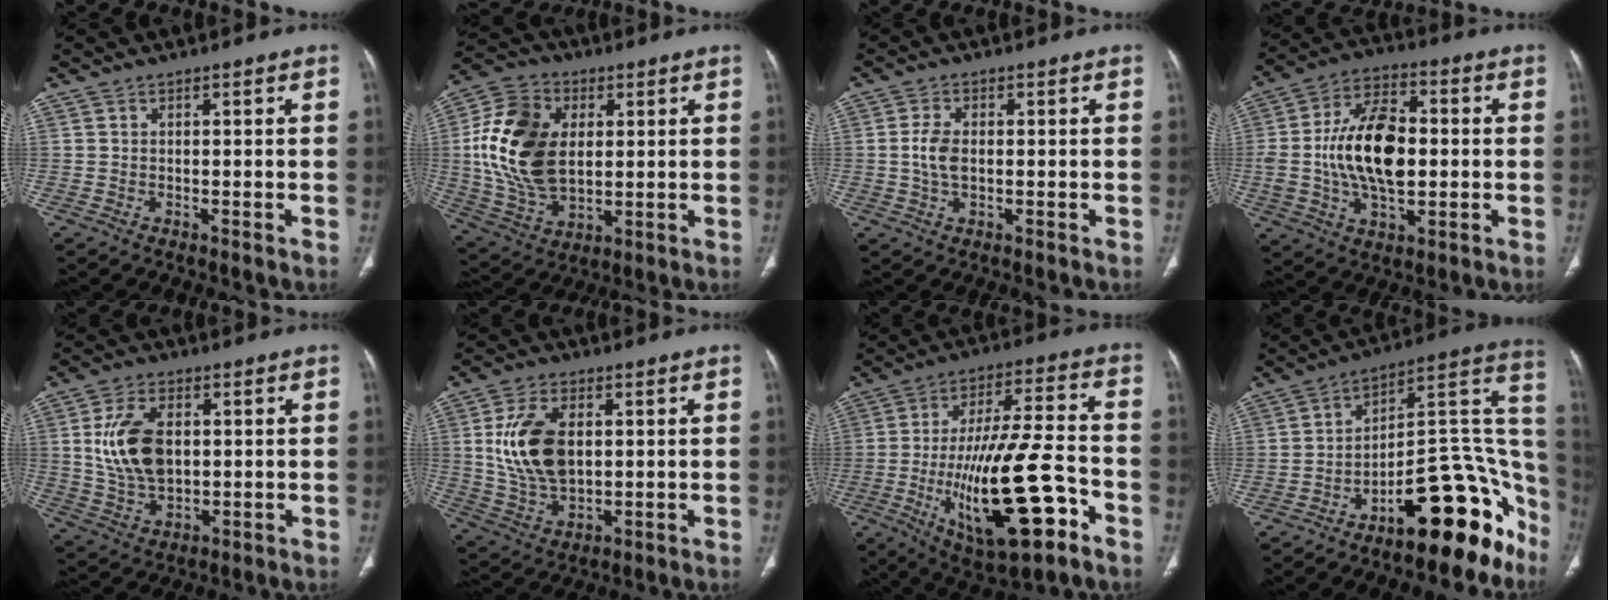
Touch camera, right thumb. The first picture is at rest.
{"total": 19.0, "force": [2.6, 12.5, 14.0], "torque": [-0.258, -0.004, 0.054]}
{"total": 4.2, "force": [-0.1, 2.4, 3.5], "torque": [-0.075, 0.004, -0.002]}
{"total": 17.3, "force": [-0.2, 9.7, 14.4], "torque": [-0.251, 0.018, -0.003]}
{"total": 12.2, "force": [1.7, 7.5, 9.4], "torque": [-0.171, -0.006, 0.040]}
{"total": 13.7, "force": [2.1, 8.3, 10.8], "torque": [-0.197, -0.009, 0.048]}
{"total": 23.6, "force": [-8.1, 7.5, 20.8], "torque": [-0.385, 0.023, -0.119]}
{"total": 23.2, "force": [-13.0, 9.0, 17.0], "torque": [-0.130, 0.129, -0.193]}